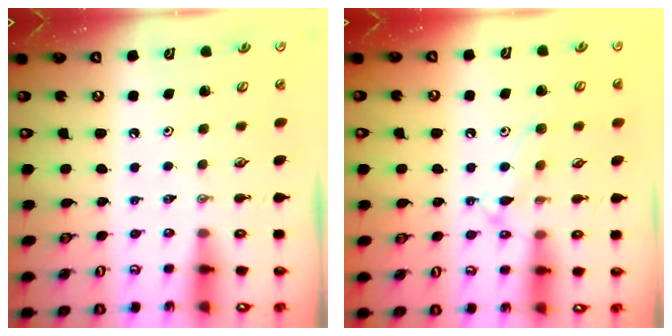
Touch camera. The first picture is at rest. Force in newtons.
{"total": 10.6, "press": 10.6, "slide": 0.7}